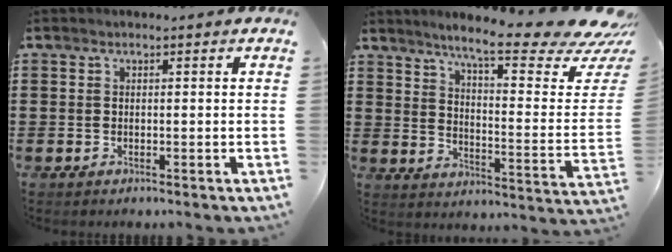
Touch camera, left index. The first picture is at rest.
{"total": 12.3, "force": [9.5, 1.1, 7.7], "torque": [-0.140, -0.070, 0.152]}